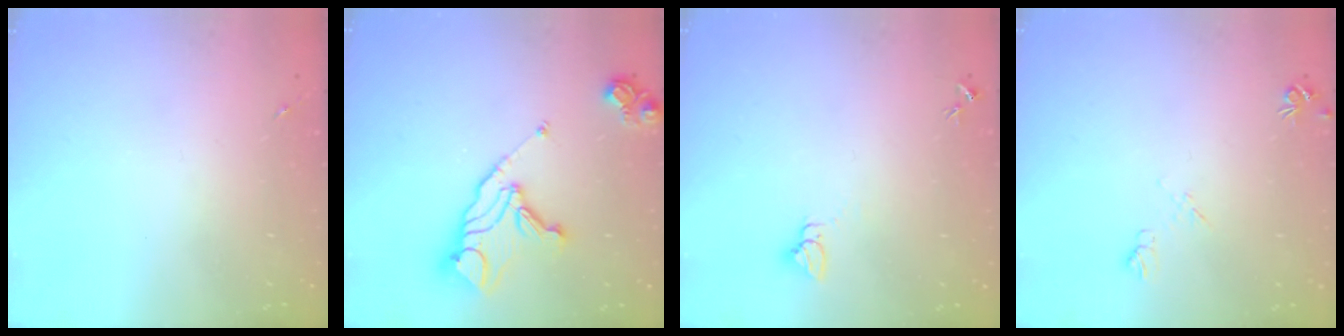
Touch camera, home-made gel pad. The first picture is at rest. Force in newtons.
{"total": 15.4, "press": 15.3, "slide": 1.7}
{"total": 2.7, "press": 2.7, "slide": 0.1}
{"total": 5.3, "press": 5.2, "slide": 0.9}